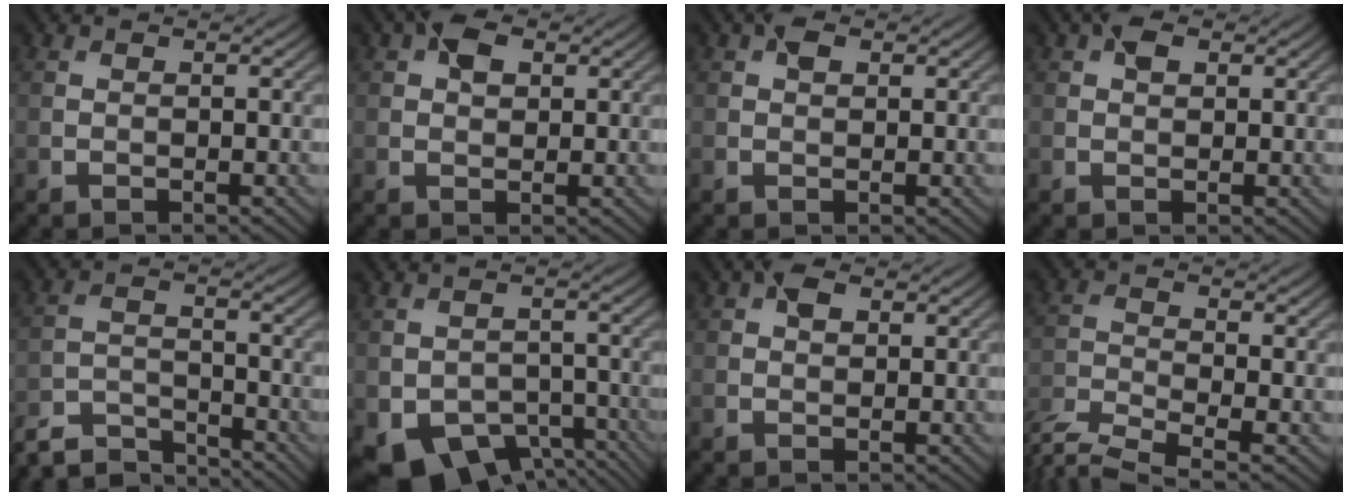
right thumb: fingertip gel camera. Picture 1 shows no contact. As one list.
[{"total": 3.3, "force": [1.3, 2.0, 2.2], "torque": [-0.039, 0.008, 0.018]}, {"total": 1.7, "force": [0.8, 1.1, 1.1], "torque": [-0.019, 0.006, 0.012]}, {"total": 2.1, "force": [1.0, 1.3, 1.3], "torque": [-0.023, 0.006, 0.013]}, {"total": 7.0, "force": [-6.5, 1.6, 2.0], "torque": [-0.044, -0.011, -0.128]}, {"total": 8.7, "force": [-4.6, 5.8, 4.4], "torque": [-0.084, -0.038, -0.065]}, {"total": 2.2, "force": [0.9, 1.4, 1.4], "torque": [-0.025, 0.007, 0.012]}, {"total": 6.5, "force": [-5.3, 1.4, 3.4], "torque": [-0.079, -0.020, -0.107]}]